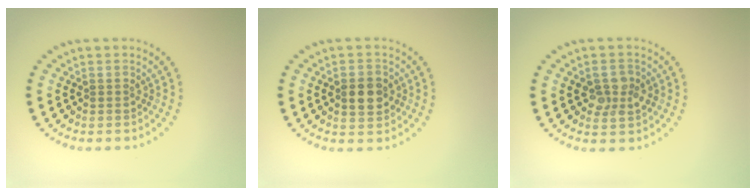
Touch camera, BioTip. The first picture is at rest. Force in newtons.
{"total": 3.2, "press": 3.2, "slide": 0.1}
{"total": 2.4, "press": 2.4, "slide": 0.1}